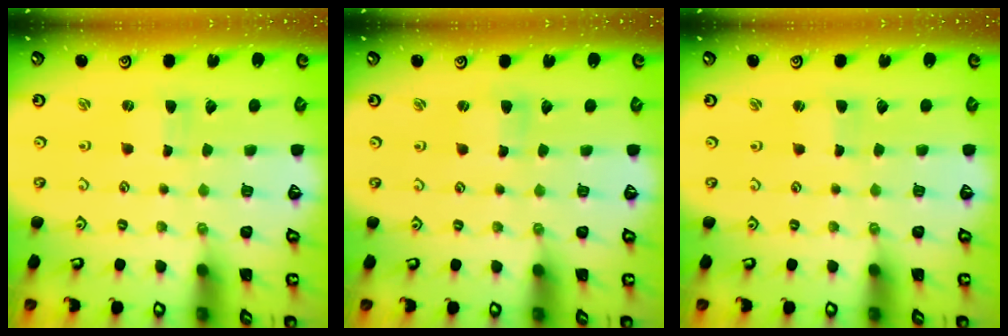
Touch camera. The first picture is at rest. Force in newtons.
{"total": 1.3, "press": 1.3, "slide": 0.1}
{"total": 0.0}